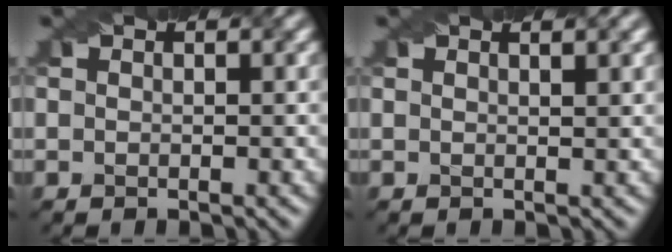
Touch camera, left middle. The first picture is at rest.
{"total": 1.7, "force": [1.1, 0.5, 1.2], "torque": [-0.013, 0.001, 0.005]}